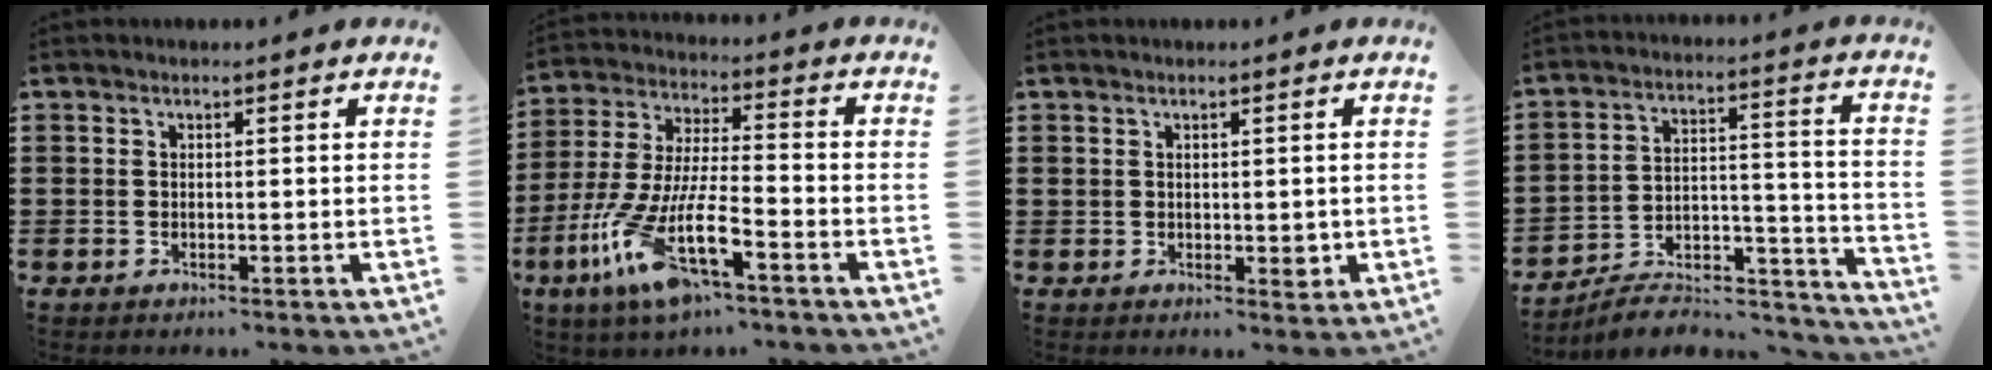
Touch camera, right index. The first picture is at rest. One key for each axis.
{"total": 12.8, "fx": -7.5, "fy": 2.3, "fz": 10.1, "tx": -0.235, "ty": -0.016, "tz": -0.148}
{"total": 2.3, "fx": 0.0, "fy": 1.3, "fz": 1.9, "tx": -0.034, "ty": 0.003, "tz": 0.001}
{"total": 7.0, "fx": -6.0, "fy": 2.5, "fz": 2.6, "tx": -0.040, "ty": 0.012, "tz": -0.114}